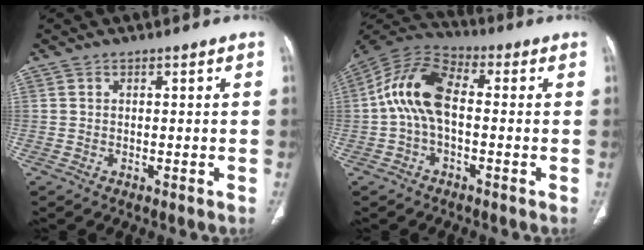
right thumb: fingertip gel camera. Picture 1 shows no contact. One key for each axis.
{"total": 11.7, "fx": -0.2, "fy": 6.5, "fz": 9.7, "tx": -0.189, "ty": 0.034, "tz": -0.016}